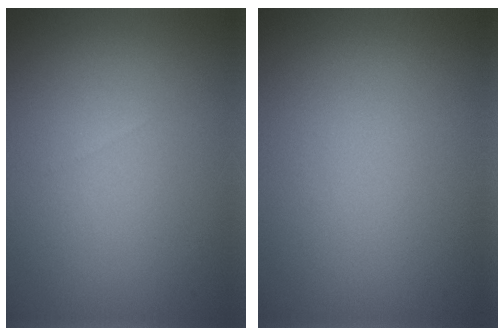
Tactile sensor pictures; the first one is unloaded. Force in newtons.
{"total": 0.0}